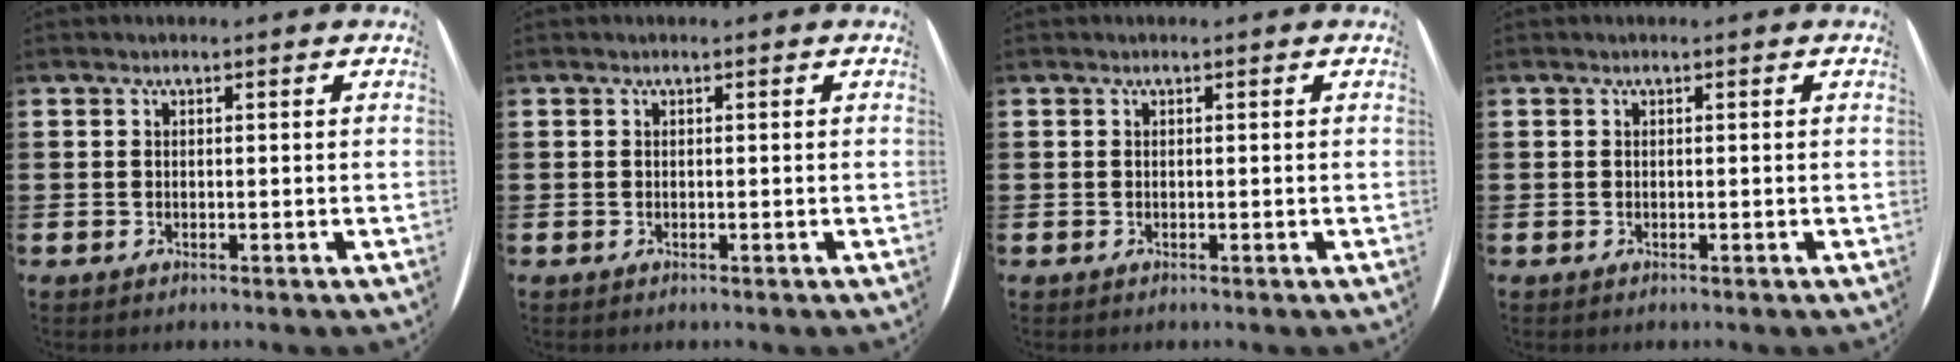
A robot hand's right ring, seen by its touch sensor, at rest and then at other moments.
{"total": 0.0}
{"total": 0.0}
{"total": 0.0}